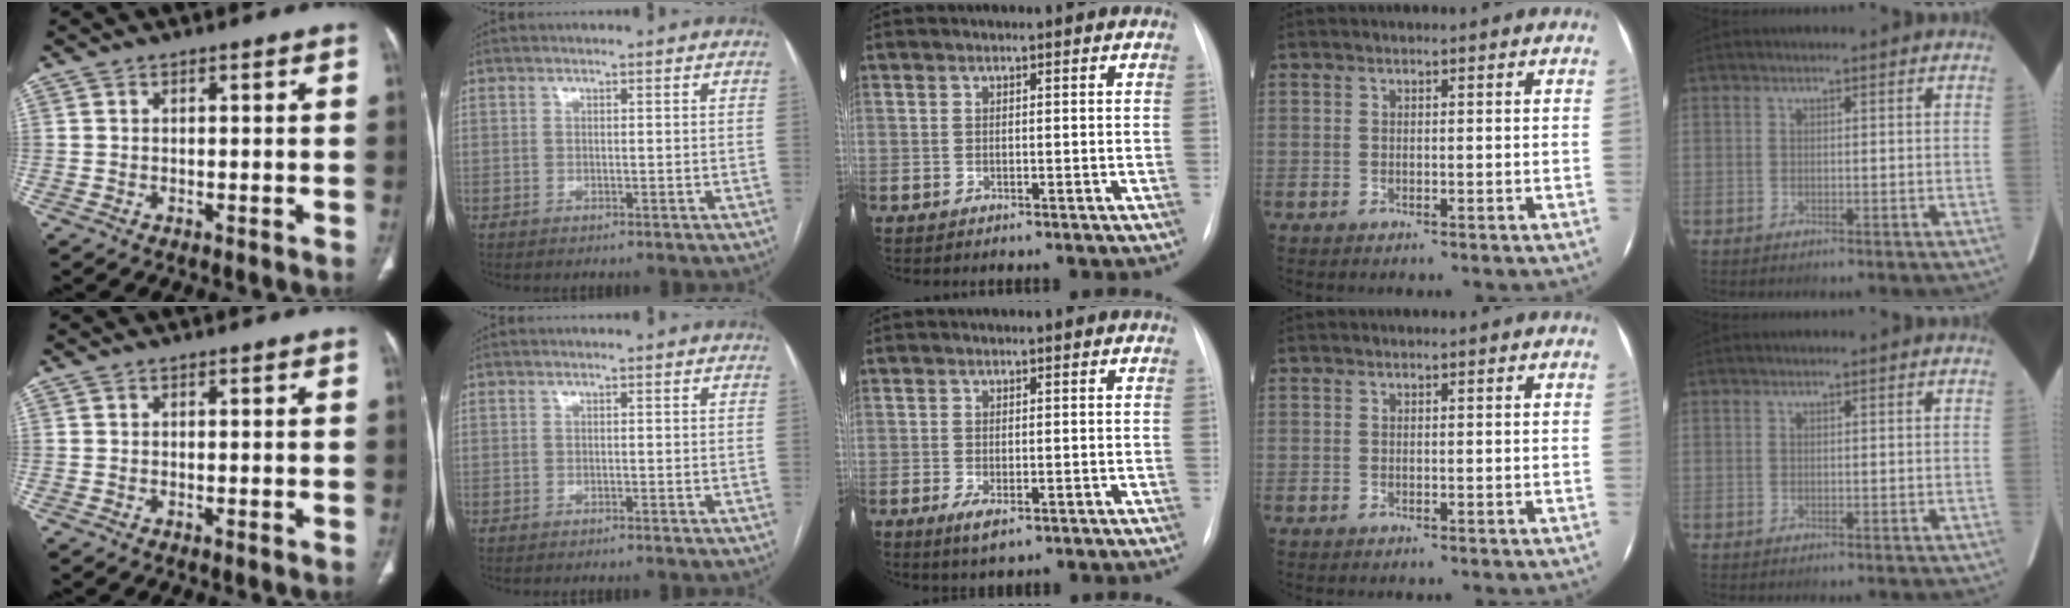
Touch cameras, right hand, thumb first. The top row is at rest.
{"middle": {"total": 2.8, "force": [-1.2, 1.0, 2.4], "torque": [-0.041, -0.005, -0.013]}}